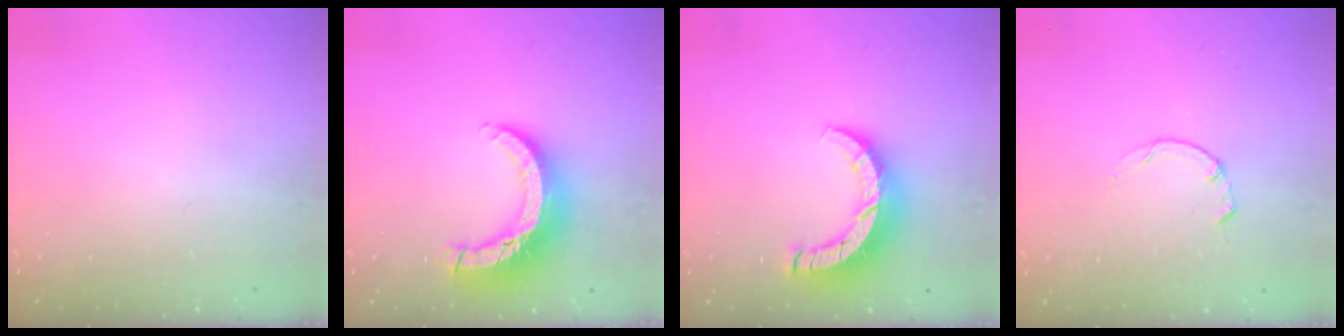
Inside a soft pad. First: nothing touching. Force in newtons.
{"total": 13.1, "press": 13.0, "slide": 1.3}
{"total": 9.7, "press": 9.7, "slide": 0.2}
{"total": 0.5, "press": 0.4, "slide": 0.3}